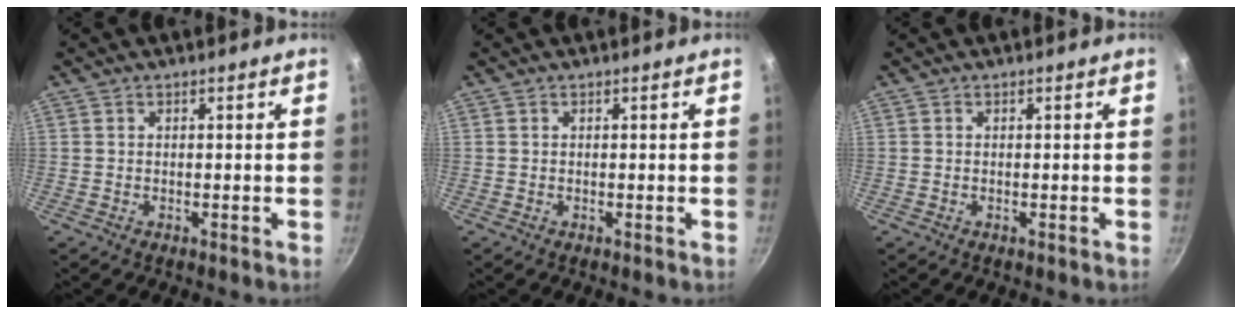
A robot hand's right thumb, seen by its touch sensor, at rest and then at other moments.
{"total": 0.0}
{"total": 0.0}